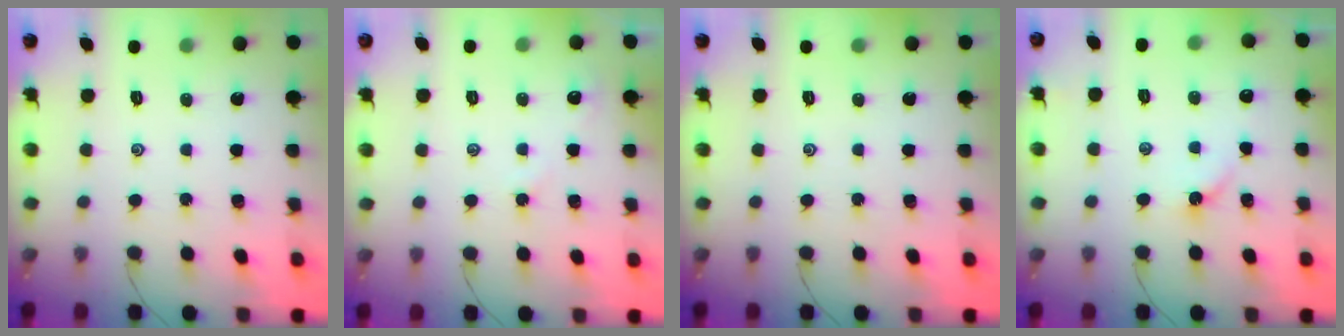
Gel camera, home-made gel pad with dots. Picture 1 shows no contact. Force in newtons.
{"total": 2.4, "press": 2.4, "slide": 0.4}
{"total": 0.0}
{"total": 2.6, "press": 2.6, "slide": 0.4}